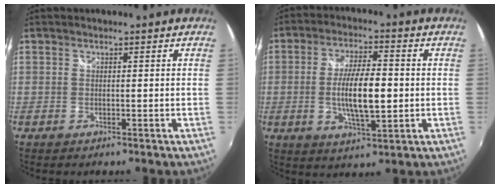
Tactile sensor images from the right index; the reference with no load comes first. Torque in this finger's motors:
{"motor_torque": [1.76, -0.18, 0.83, 0.18]}